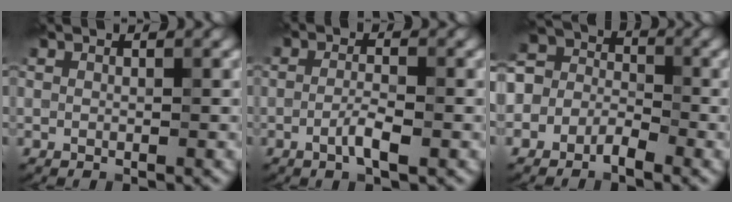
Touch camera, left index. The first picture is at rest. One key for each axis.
{"total": 2.3, "fx": -1.0, "fy": 0.5, "fz": 2.0, "tx": -0.039, "ty": 0.003, "tz": -0.023}
{"total": 3.7, "fx": -1.7, "fy": 2.8, "fz": 1.8, "tx": -0.030, "ty": 0.004, "tz": -0.051}